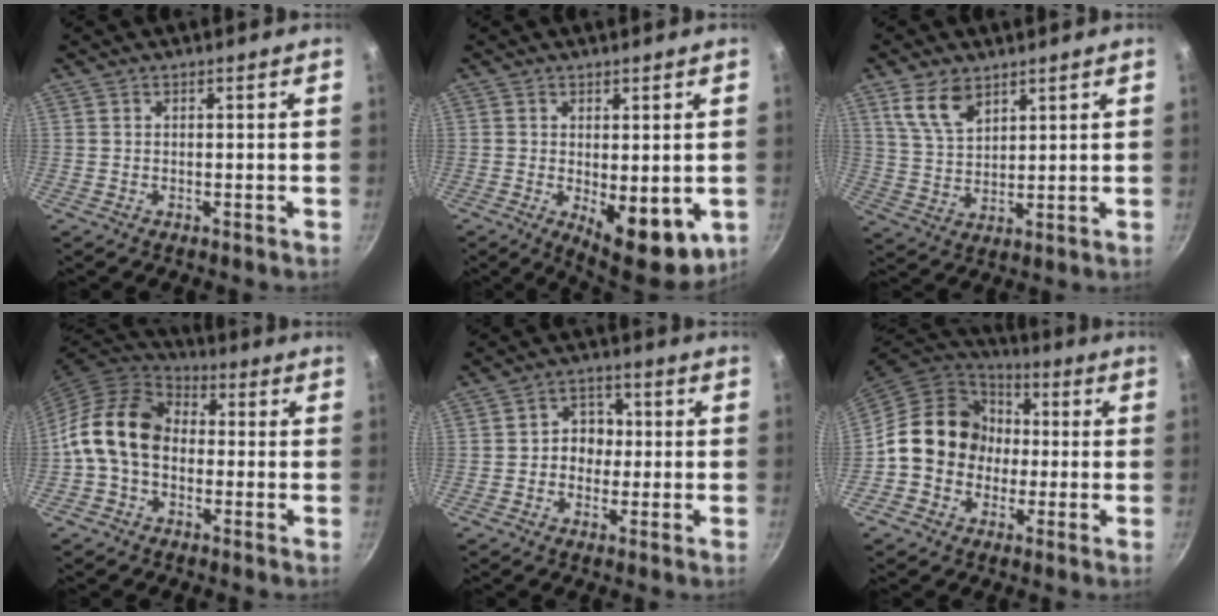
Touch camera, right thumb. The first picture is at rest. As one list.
[{"total": 10.6, "force": [-1.6, 4.9, 9.3], "torque": [-0.100, -0.011, -0.007]}, {"total": 8.0, "force": [4.9, 4.3, 4.7], "torque": [-0.074, -0.023, 0.102]}, {"total": 13.3, "force": [-0.8, 9.8, 8.9], "torque": [-0.139, 0.034, -0.036]}, {"total": 6.3, "force": [-0.3, 5.4, 3.2], "torque": [-0.004, 0.015, -0.012]}, {"total": 15.2, "force": [-0.4, 13.3, 7.5], "torque": [-0.081, 0.039, -0.022]}]